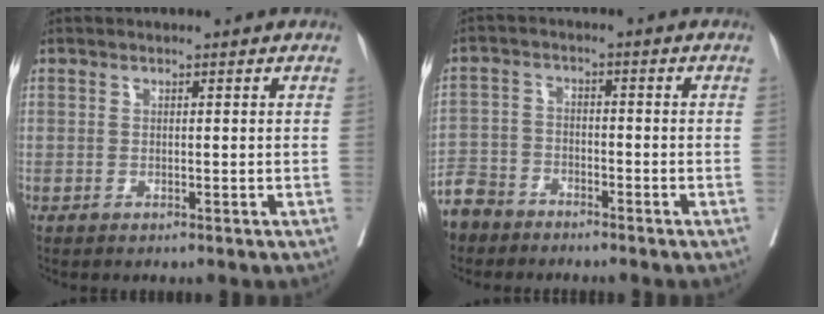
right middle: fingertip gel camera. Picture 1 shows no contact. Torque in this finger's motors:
{"motor_torque": [1.05, -0.97, 0.31, 0.03]}